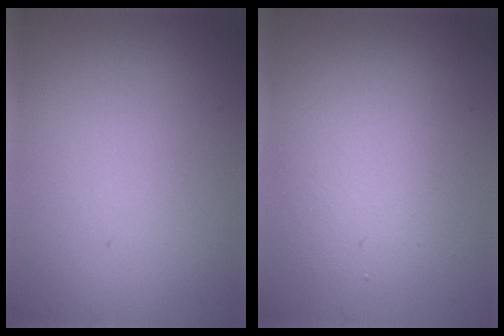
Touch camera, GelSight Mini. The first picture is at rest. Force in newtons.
{"total": 3.9, "press": 3.9, "slide": 0.3}